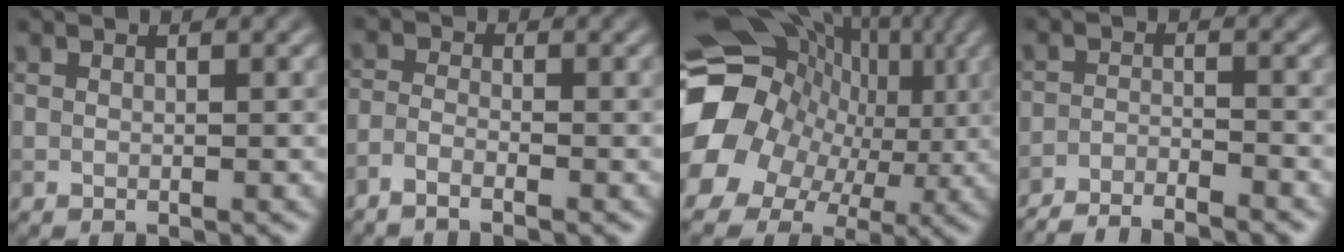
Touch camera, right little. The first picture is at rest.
{"total": 1.8, "force": [-1.4, 0.5, 1.1], "torque": [-0.026, -0.004, -0.036]}
{"total": 18.1, "force": [-0.2, 15.8, 8.7], "torque": [-0.165, 0.015, -0.028]}
{"total": 4.9, "force": [-4.5, 0.6, 1.8], "torque": [-0.033, -0.010, -0.079]}